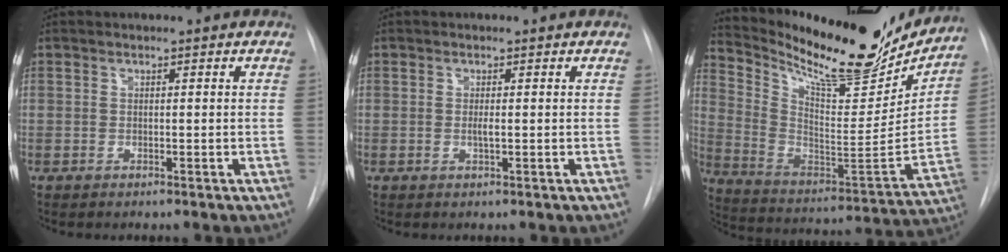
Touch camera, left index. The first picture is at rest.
{"total": 0.9, "force": [0.1, 0.1, 0.9], "torque": [-0.023, -0.003, 0.001]}
{"total": 26.2, "force": [22.3, 6.0, 12.4], "torque": [-0.213, -0.040, 0.337]}